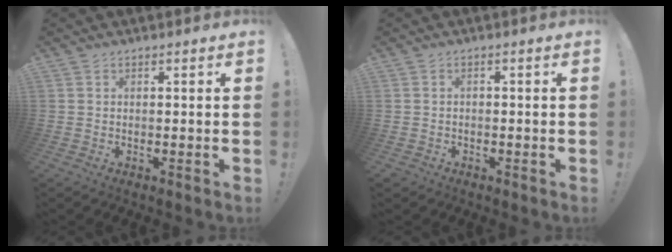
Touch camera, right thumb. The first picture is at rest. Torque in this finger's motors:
{"motor_torque": [-0.17, -0.21, 0.09, -0.06, 0.00]}